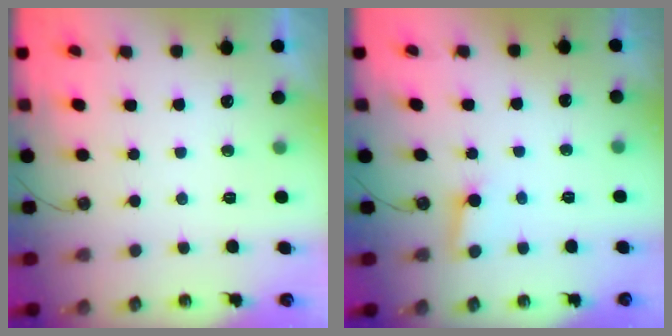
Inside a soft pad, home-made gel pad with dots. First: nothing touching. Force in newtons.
{"total": 2.7, "press": 2.7, "slide": 0.4}